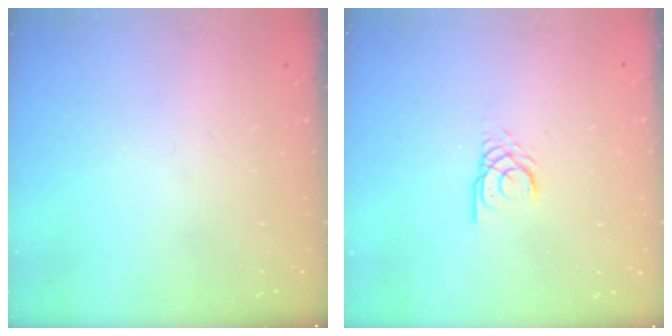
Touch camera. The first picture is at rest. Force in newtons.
{"total": 2.8, "press": 2.8, "slide": 0.1}